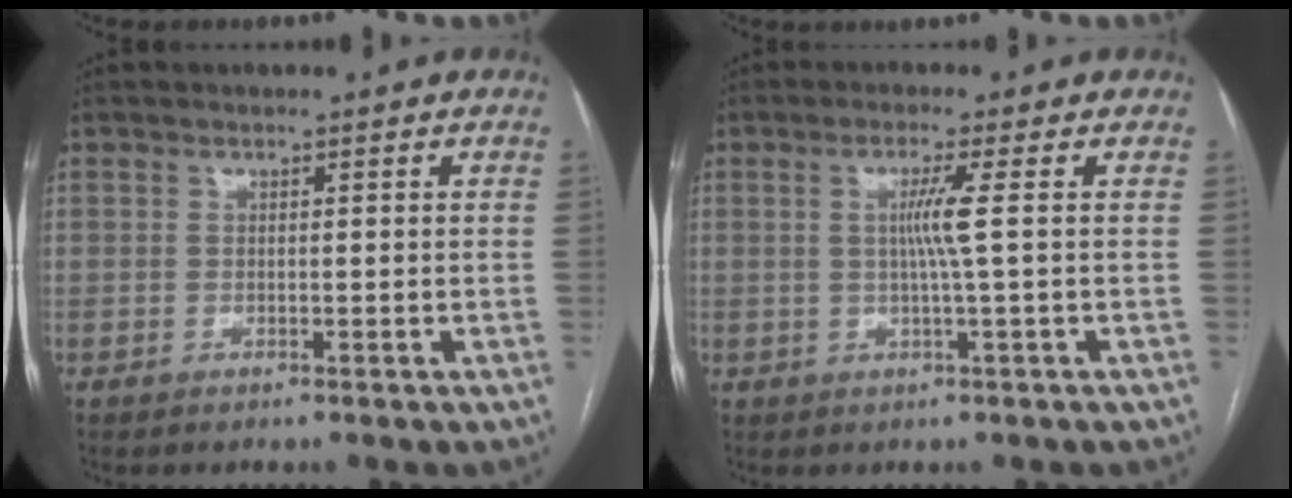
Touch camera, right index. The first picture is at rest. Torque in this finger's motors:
{"motor_torque": [0.68, 0.28, 0.20, 0.08]}